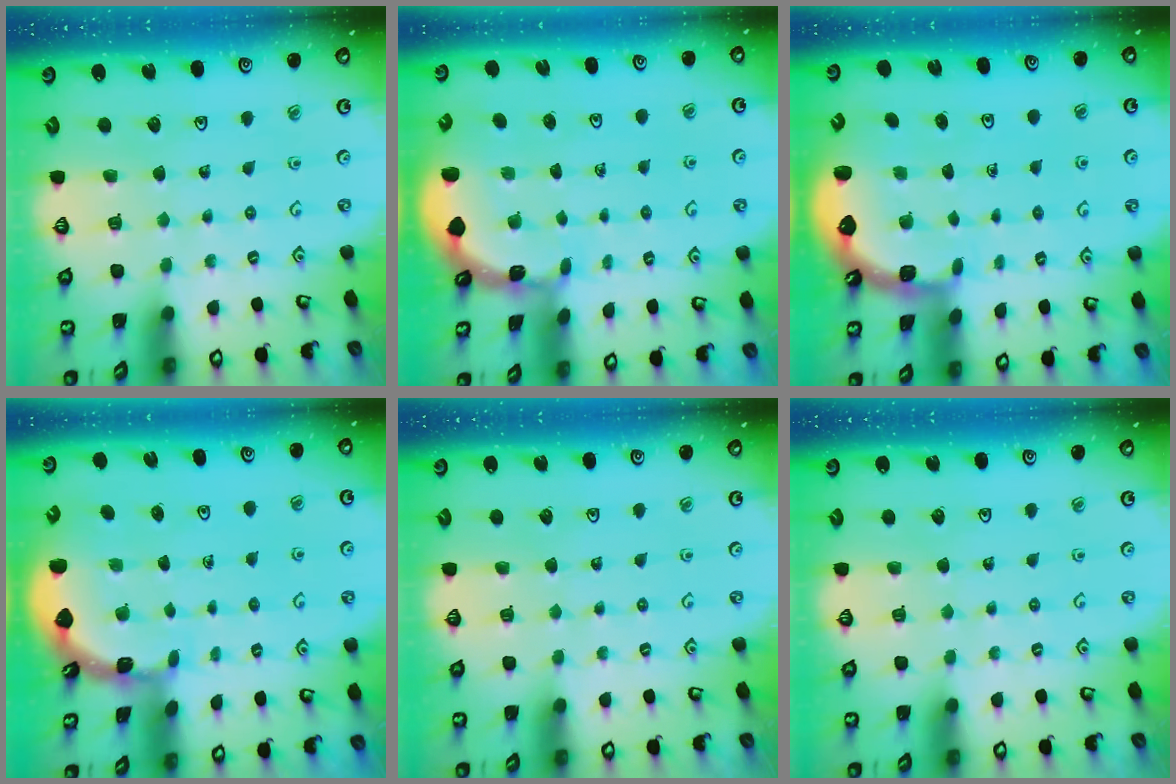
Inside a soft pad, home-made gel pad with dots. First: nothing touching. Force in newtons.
{"total": 1.4, "press": 1.4, "slide": 0.1}
{"total": 1.3, "press": 1.3, "slide": 0.1}
{"total": 1.8, "press": 1.8, "slide": 0.1}
{"total": 0.0}
{"total": 0.0}